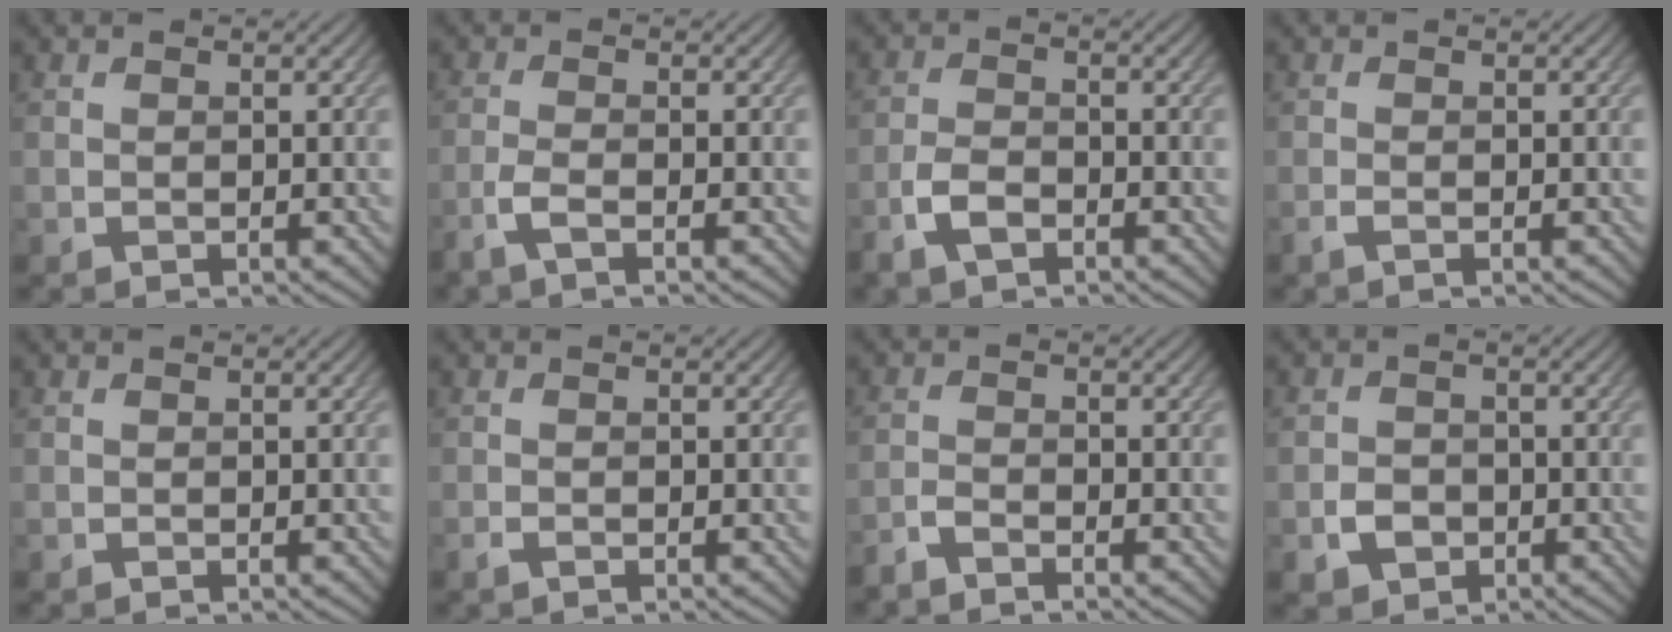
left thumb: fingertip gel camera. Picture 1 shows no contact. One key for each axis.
{"total": 2.7, "fx": -1.6, "fy": 0.5, "fz": 2.0, "tx": -0.045, "ty": 0.000, "tz": -0.044}
{"total": 3.7, "fx": -2.3, "fy": 1.6, "fz": 2.4, "tx": -0.053, "ty": -0.002, "tz": -0.053}
{"total": 1.1, "fx": -0.6, "fy": 0.2, "fz": 0.8, "tx": -0.020, "ty": 0.001, "tz": -0.015}
{"total": 0.0}
{"total": 0.7, "fx": -0.5, "fy": 0.1, "fz": 0.5, "tx": -0.012, "ty": -0.001, "tz": -0.009}
{"total": 2.3, "fx": -2.0, "fy": 0.3, "fz": 1.0, "tx": -0.022, "ty": -0.004, "tz": -0.050}
{"total": 2.8, "fx": -1.2, "fy": 2.2, "fz": 1.2, "tx": -0.019, "ty": -0.003, "tz": -0.023}